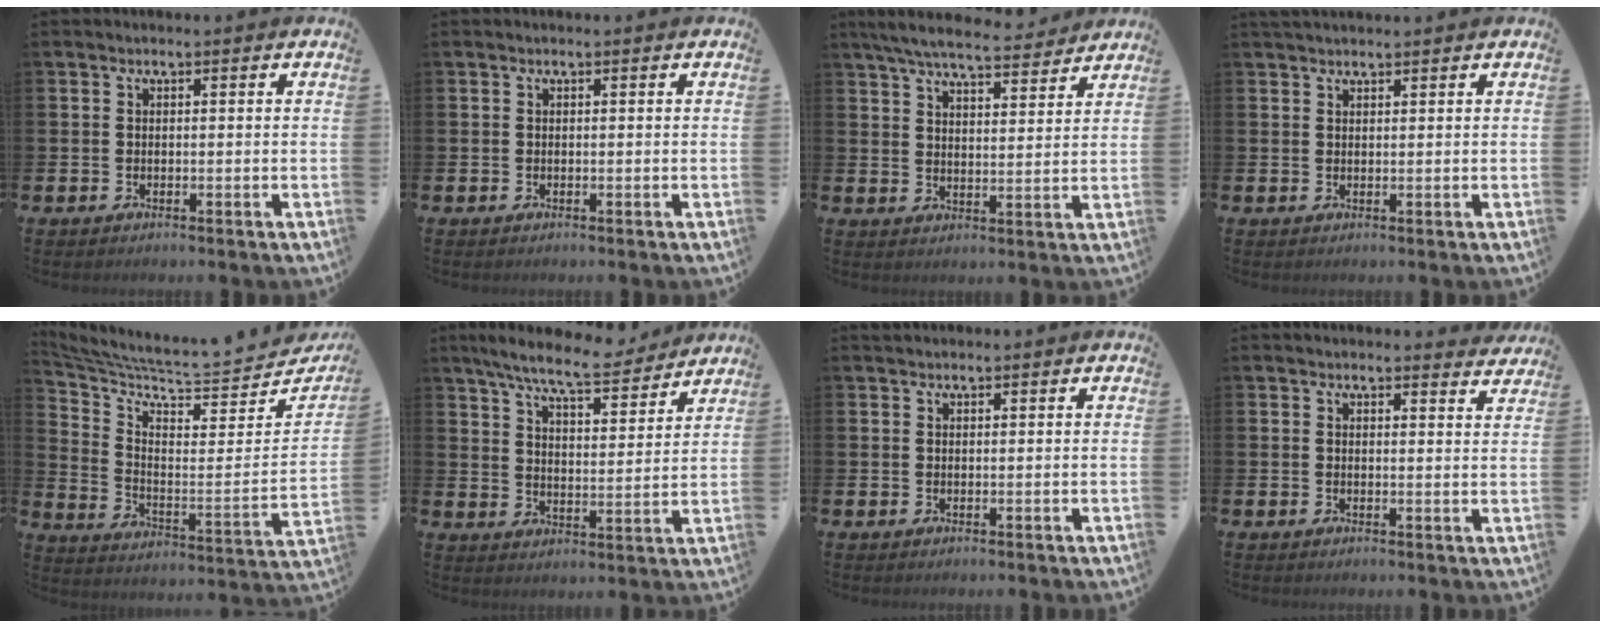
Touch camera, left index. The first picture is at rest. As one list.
[{"total": 0.0}, {"total": 6.9, "force": [6.5, 1.1, 2.2], "torque": [-0.054, -0.038, 0.112]}, {"total": 1.5, "force": [1.5, 0.3, 0.3], "torque": [0.001, -0.003, 0.025]}, {"total": 6.9, "force": [6.2, 1.2, 2.8], "torque": [-0.076, -0.073, 0.097]}, {"total": 8.7, "force": [7.9, 1.1, 3.6], "torque": [-0.094, -0.041, 0.138]}, {"total": 0.8, "force": [0.8, 0.2, 0.1], "torque": [0.007, -0.002, 0.012]}, {"total": 2.3, "force": [2.3, 0.2, 0.0], "torque": [0.005, -0.014, 0.039]}]